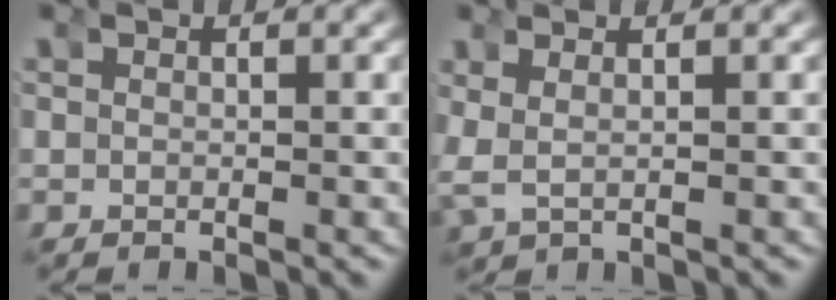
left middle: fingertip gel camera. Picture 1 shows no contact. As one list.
[{"total": 3.8, "force": [0.6, 3.1, 2.1], "torque": [-0.071, -0.008, 0.007]}]